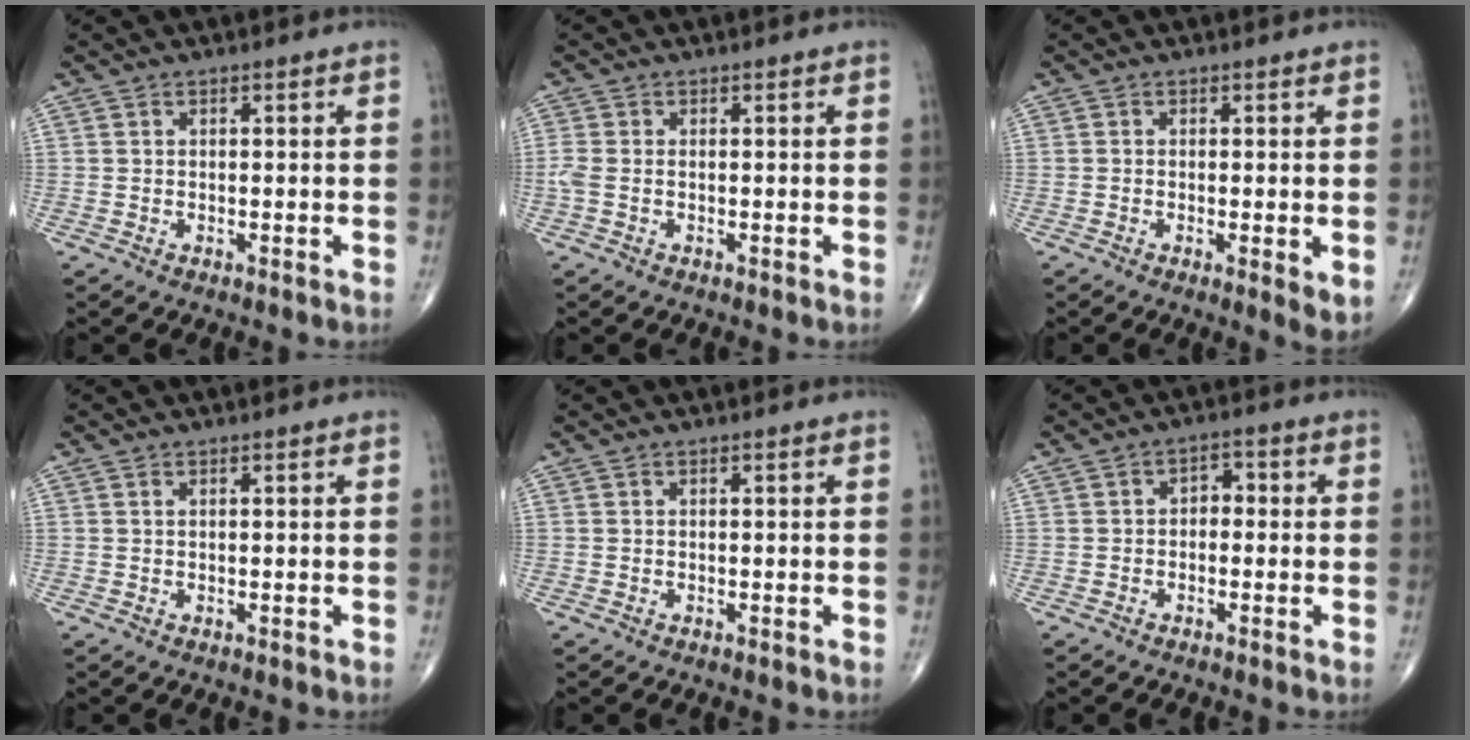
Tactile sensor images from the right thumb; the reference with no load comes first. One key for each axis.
{"total": 2.3, "fx": -0.3, "fy": 1.3, "fz": 1.8, "tx": -0.058, "ty": 0.004, "tz": -0.007}
{"total": 3.7, "fx": -0.6, "fy": 0.8, "fz": 3.5, "tx": -0.058, "ty": -0.013, "tz": -0.012}
{"total": 0.0}
{"total": 0.0}
{"total": 2.7, "fx": -0.3, "fy": 2.0, "fz": 1.9, "tx": -0.008, "ty": 0.012, "tz": -0.016}